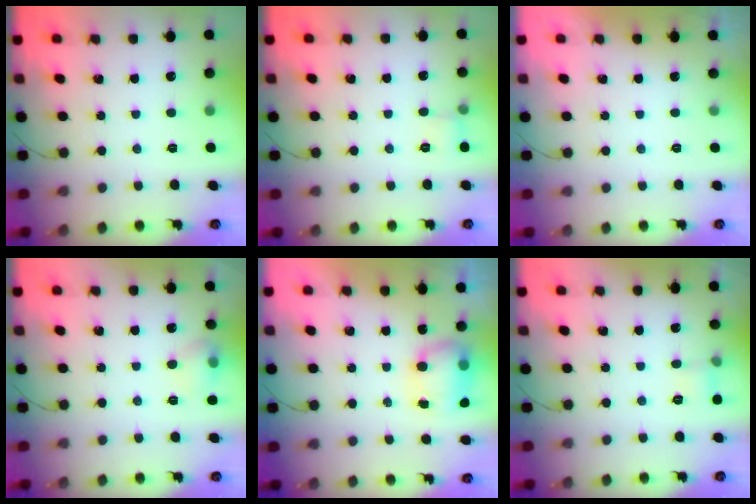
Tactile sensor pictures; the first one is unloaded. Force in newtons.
{"total": 6.7, "press": 6.4, "slide": 2.0}
{"total": 0.0}
{"total": 7.7, "press": 7.6, "slide": 1.2}
{"total": 7.2, "press": 7.1, "slide": 1.2}
{"total": 5.4, "press": 5.1, "slide": 1.8}